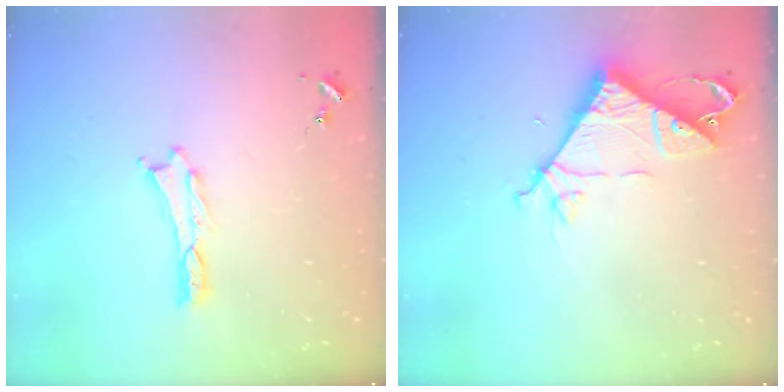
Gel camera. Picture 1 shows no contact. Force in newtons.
{"total": 7.7, "press": 7.7, "slide": 0.6}